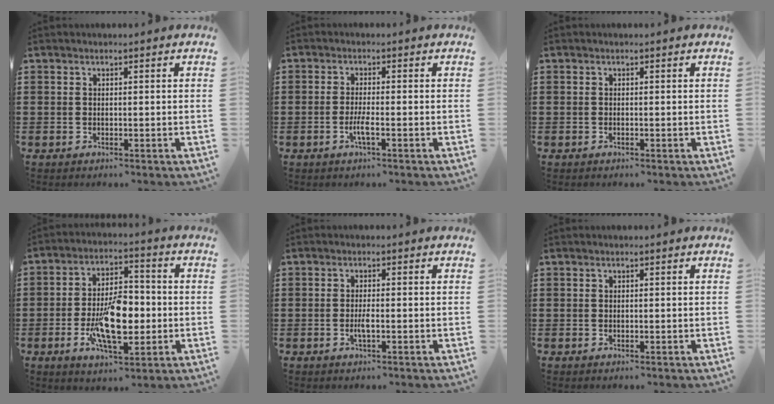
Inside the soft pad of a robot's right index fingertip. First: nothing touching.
{"total": 2.8, "force": [-1.2, 0.3, 2.5], "torque": [-0.057, -0.006, -0.025]}
{"total": 0.0}
{"total": 11.7, "force": [-2.3, 5.4, 10.1], "torque": [-0.196, -0.012, -0.045]}
{"total": 1.9, "force": [-0.6, 0.3, 1.8], "torque": [-0.039, -0.002, -0.012]}
{"total": 0.0}